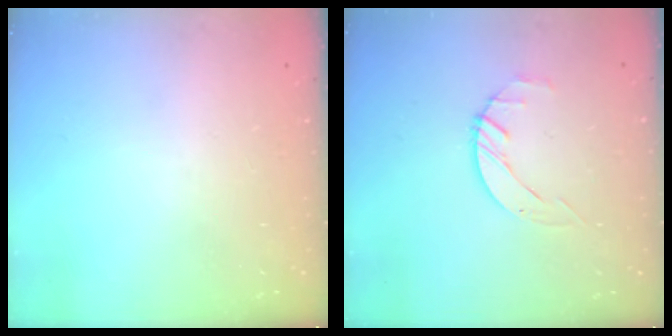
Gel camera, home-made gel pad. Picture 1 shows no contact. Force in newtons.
{"total": 2.0, "press": 2.0, "slide": 0.3}